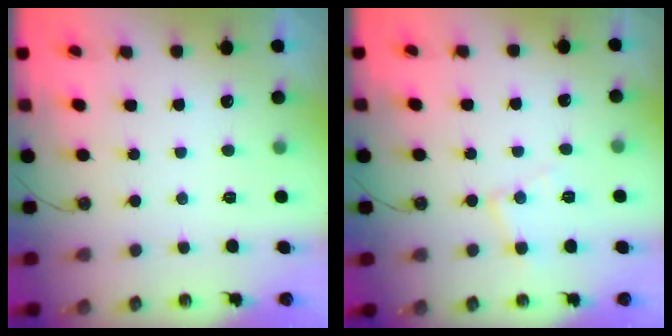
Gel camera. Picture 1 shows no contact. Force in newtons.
{"total": 7.9, "press": 7.9, "slide": 0.6}